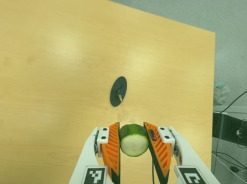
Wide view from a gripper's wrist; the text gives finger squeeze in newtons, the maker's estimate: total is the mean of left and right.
{"total": 10.7, "left": 9.7, "right": 11.7}